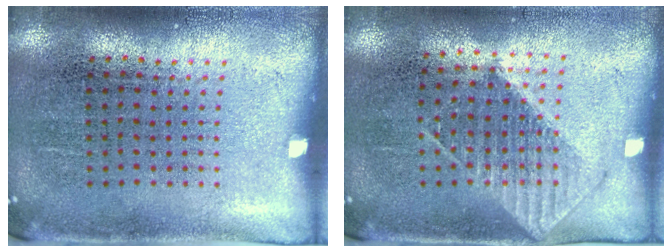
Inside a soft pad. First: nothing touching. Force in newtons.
{"total": 1.0, "press": 0.9, "slide": 0.3}